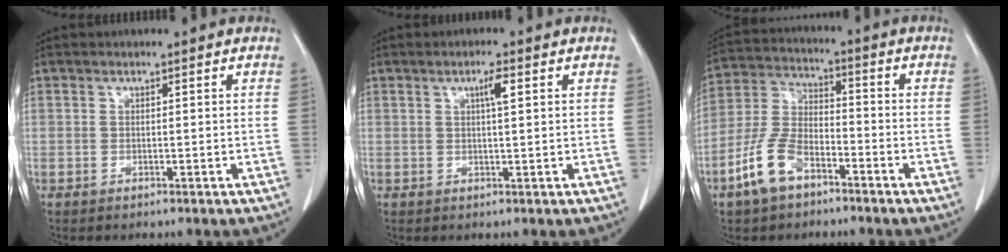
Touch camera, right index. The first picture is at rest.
{"total": 2.5, "force": [0.9, 0.1, 2.3], "torque": [-0.041, 0.001, 0.015]}
{"total": 9.5, "force": [-5.6, 4.8, 6.0], "torque": [-0.149, 0.008, -0.110]}